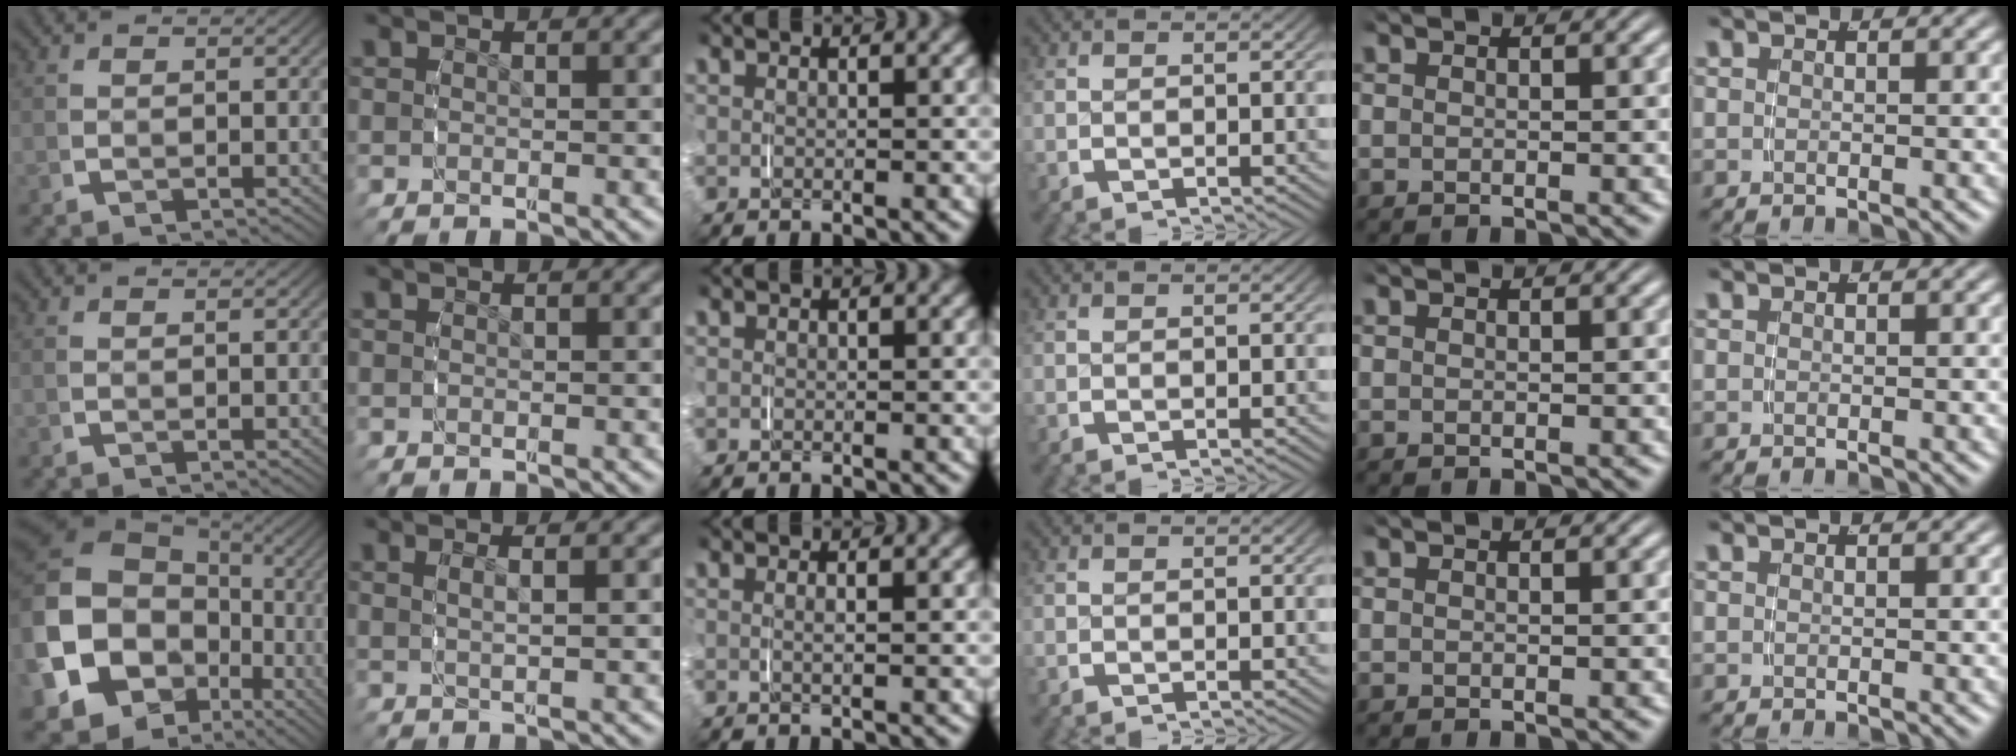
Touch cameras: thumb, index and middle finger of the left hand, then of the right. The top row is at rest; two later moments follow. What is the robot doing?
{"motion": "grasp_and_lifting", "object": "napkin"}